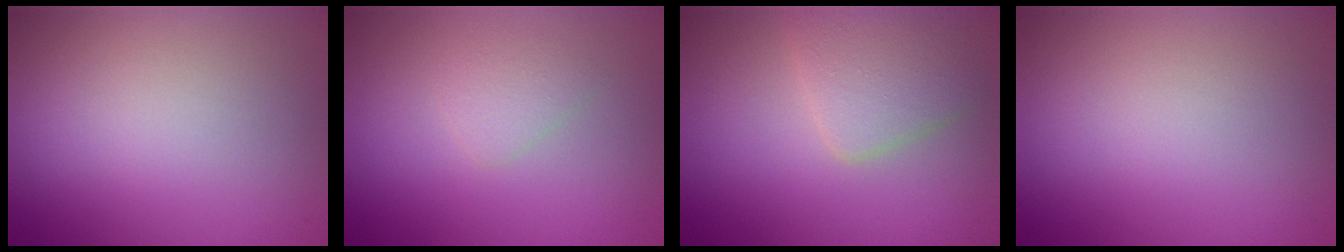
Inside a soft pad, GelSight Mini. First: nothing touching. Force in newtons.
{"total": 1.3, "press": 1.3, "slide": 0.1}
{"total": 3.3, "press": 3.3, "slide": 0.2}
{"total": 0.0}